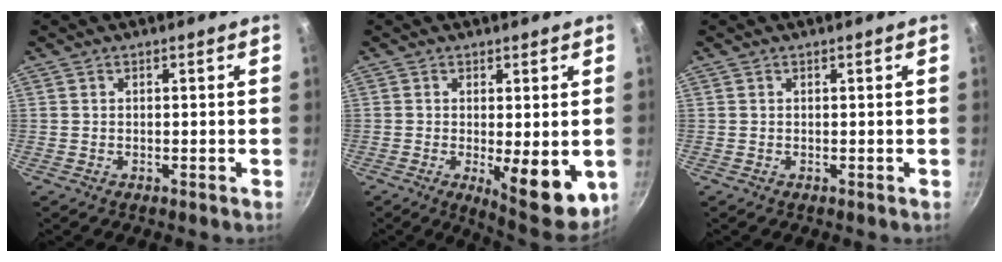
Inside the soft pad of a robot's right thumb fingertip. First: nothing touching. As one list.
[{"total": 10.9, "force": [-2.3, 3.5, 10.0], "torque": [-0.130, -0.025, -0.023]}, {"total": 0.0}]